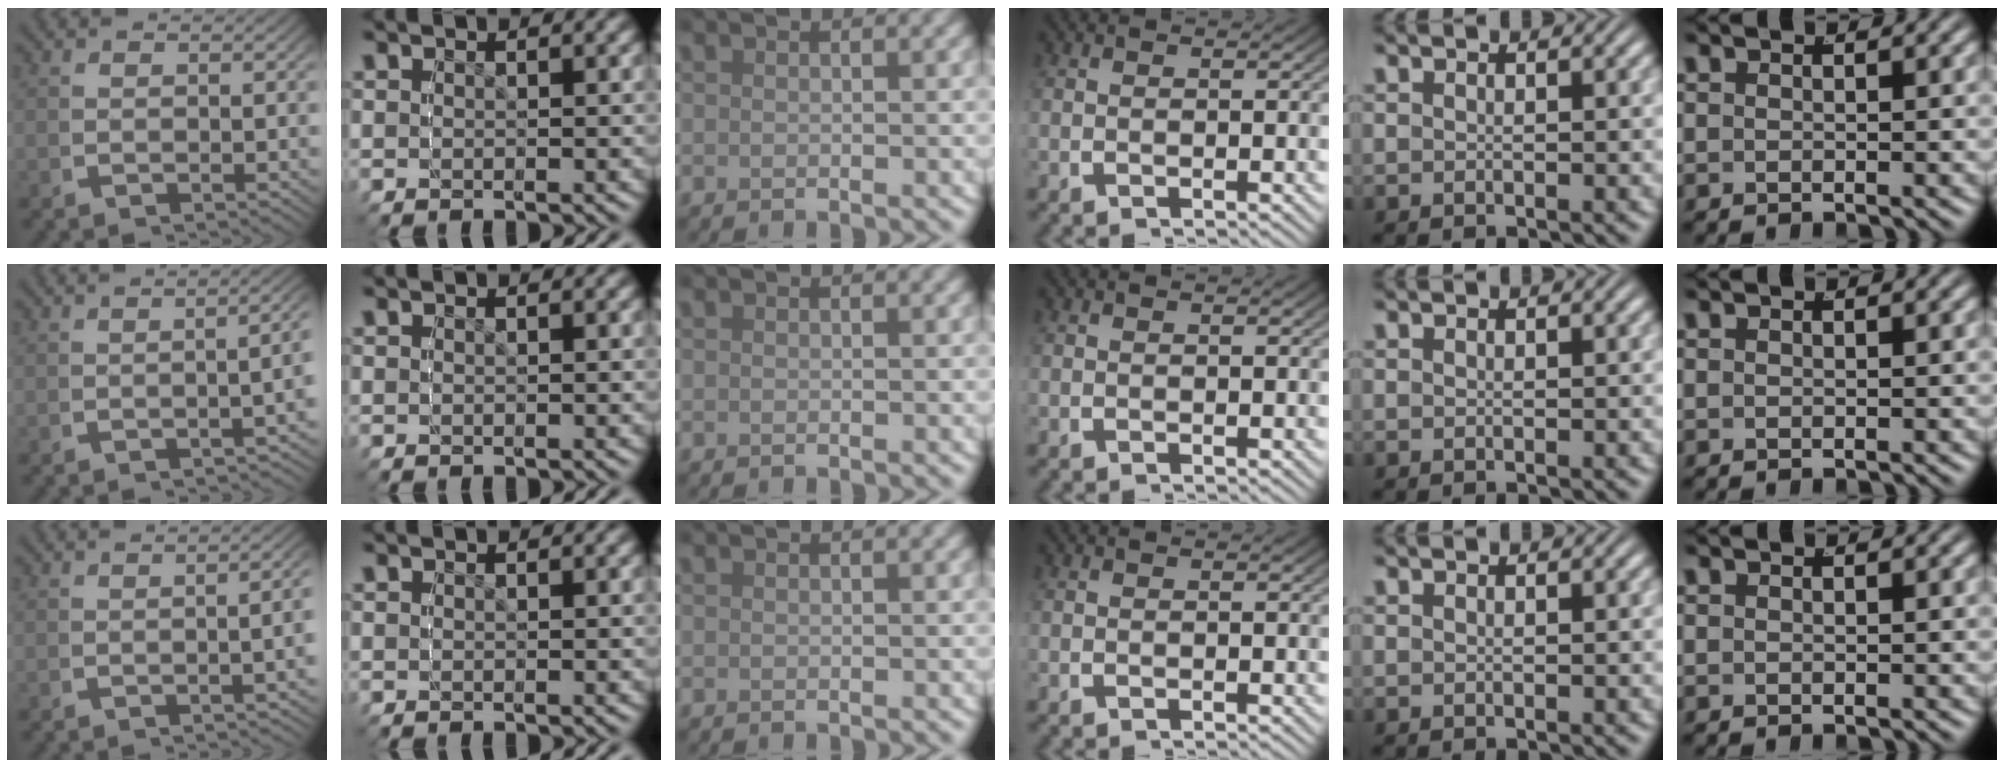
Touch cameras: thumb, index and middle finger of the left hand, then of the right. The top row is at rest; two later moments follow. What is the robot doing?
{"motion": "grasp_and_lifting", "object": "bottle"}